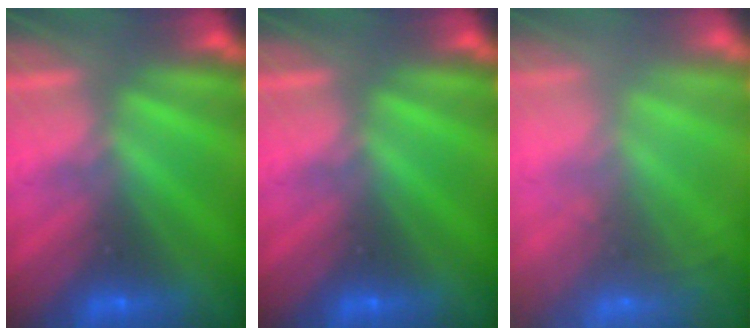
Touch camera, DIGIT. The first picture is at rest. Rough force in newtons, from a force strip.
{"total": 0.0}
{"total": 7.9}